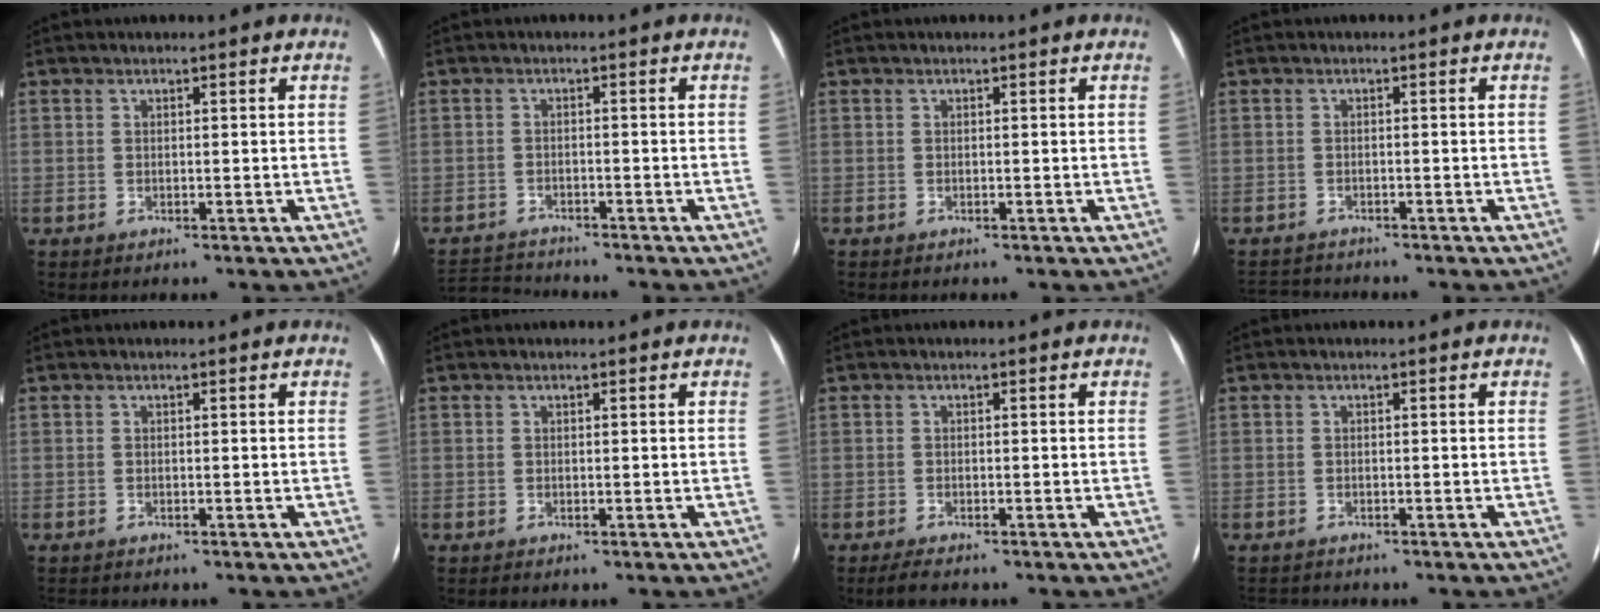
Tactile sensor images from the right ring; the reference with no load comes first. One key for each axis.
{"total": 7.1, "fx": -6.7, "fy": 1.9, "fz": 1.3, "tx": -0.053, "ty": 0.012, "tz": -0.117}
{"total": 0.0}
{"total": 4.5, "fx": -4.2, "fy": 1.4, "fz": 0.9, "tx": -0.033, "ty": 0.006, "tz": -0.069}
{"total": 0.7, "fx": -0.6, "fy": 0.3, "fz": 0.0, "tx": -0.003, "ty": 0.002, "tz": -0.010}
{"total": 0.0}
{"total": 2.7, "fx": -2.3, "fy": 0.5, "fz": 1.3, "tx": -0.034, "ty": -0.007, "tz": -0.040}
{"total": 1.9, "fx": -1.7, "fy": 0.7, "fz": 0.3, "tx": -0.013, "ty": 0.001, "tz": -0.028}